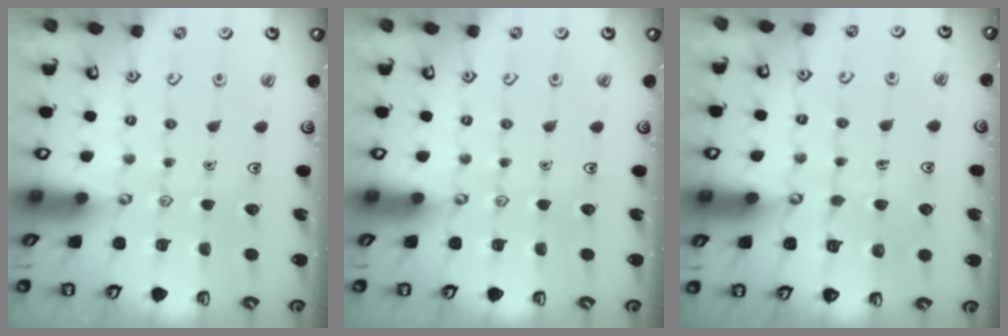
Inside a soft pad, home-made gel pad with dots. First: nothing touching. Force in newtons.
{"total": 0.0}
{"total": 3.8, "press": 3.8, "slide": 0.4}